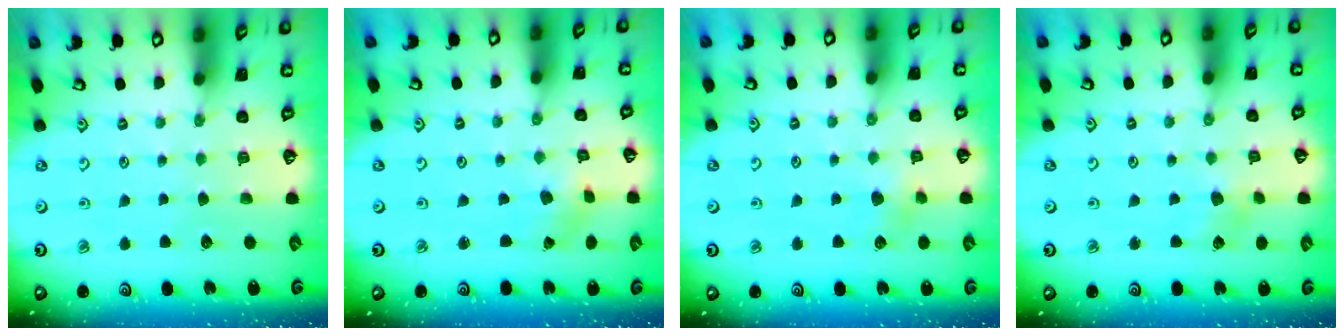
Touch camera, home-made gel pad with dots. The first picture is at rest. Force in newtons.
{"total": 1.1, "press": 1.1, "slide": 0.2}
{"total": 4.4, "press": 4.2, "slide": 1.0}
{"total": 5.1, "press": 5.1, "slide": 0.5}